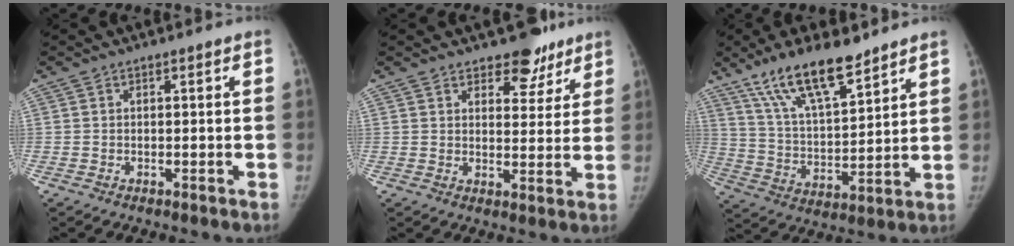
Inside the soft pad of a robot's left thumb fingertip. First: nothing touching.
{"total": 7.5, "force": [5.6, 4.0, 3.1], "torque": [0.000, -0.031, 0.078]}
{"total": 15.8, "force": [11.3, 4.8, 10.0], "torque": [-0.160, -0.056, 0.214]}